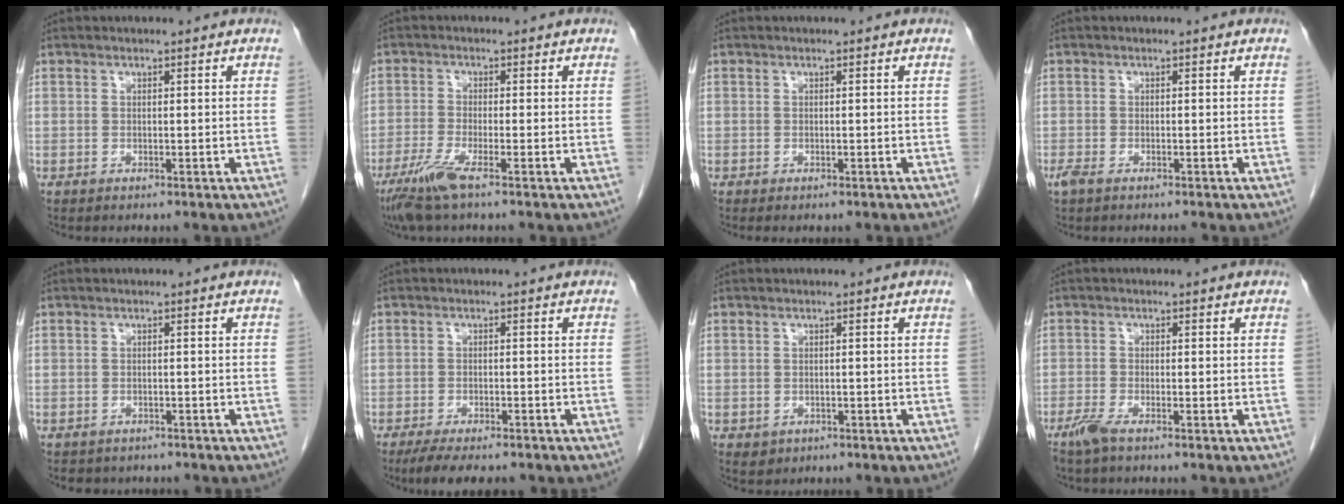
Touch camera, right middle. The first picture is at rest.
{"total": 5.1, "force": [-3.3, 0.0, 3.9], "torque": [-0.084, -0.016, -0.069]}
{"total": 1.2, "force": [-1.0, 0.4, 0.5], "torque": [-0.009, -0.002, -0.010]}
{"total": 2.0, "force": [-1.6, 0.5, 1.2], "torque": [-0.025, -0.005, -0.028]}
{"total": 4.0, "force": [-3.4, 2.0, 0.8], "torque": [-0.015, 0.002, -0.040]}
{"total": 7.1, "force": [-5.7, 2.0, 3.7], "torque": [-0.053, -0.010, -0.087]}
{"total": 1.5, "force": [-0.6, 1.3, 0.4], "torque": [-0.006, 0.003, 0.001]}
{"total": 2.5, "force": [-1.9, 0.2, 1.6], "torque": [-0.042, -0.005, -0.043]}